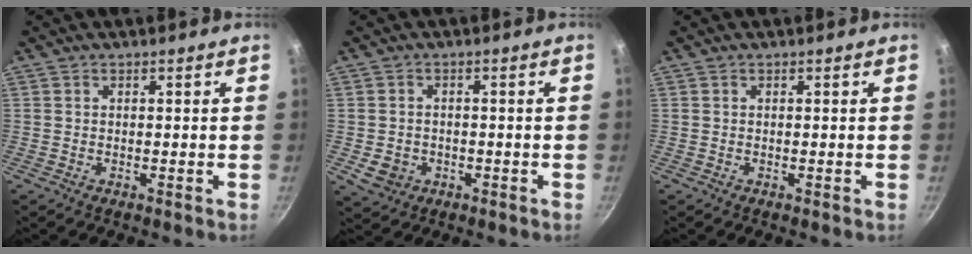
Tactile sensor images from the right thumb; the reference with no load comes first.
{"total": 4.5, "force": [-1.2, 3.8, 2.0], "torque": [-0.030, 0.012, -0.009]}
{"total": 0.0}